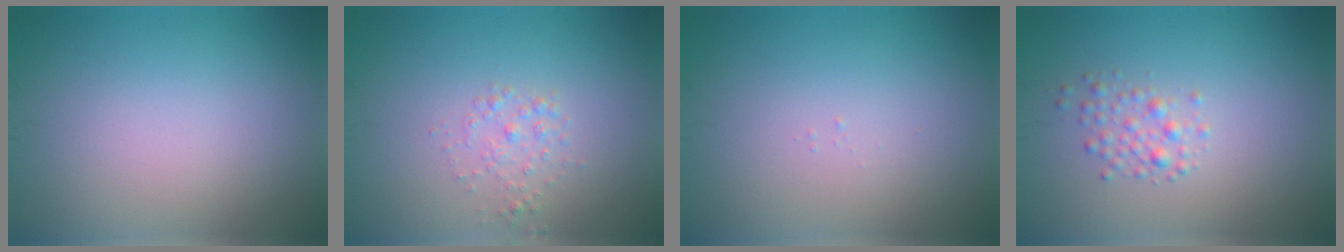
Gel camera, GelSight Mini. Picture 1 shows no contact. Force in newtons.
{"total": 1.4, "press": 1.4, "slide": 0.0}
{"total": 0.0}
{"total": 1.6, "press": 1.6, "slide": 0.1}